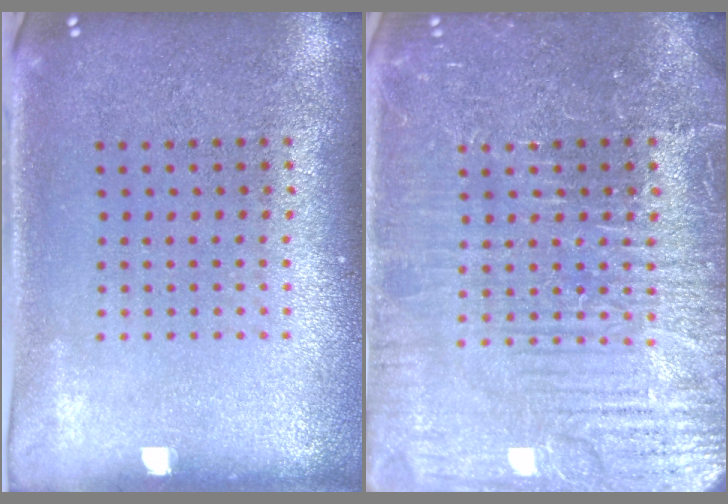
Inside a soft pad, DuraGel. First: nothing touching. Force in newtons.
{"total": 4.5, "press": 4.5, "slide": 0.5}